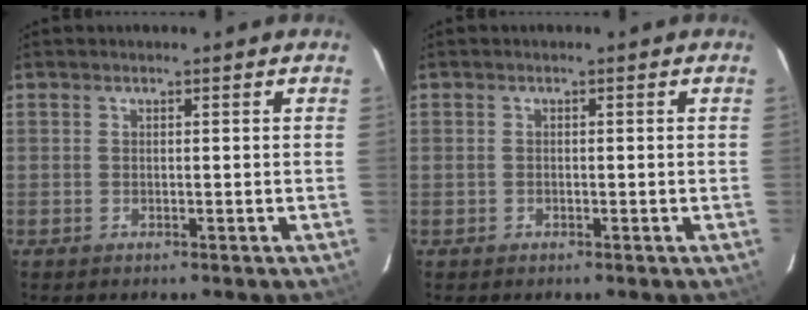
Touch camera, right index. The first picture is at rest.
{"total": 0.7, "force": [-0.4, 0.6, 0.2], "torque": [-0.001, 0.002, -0.004]}